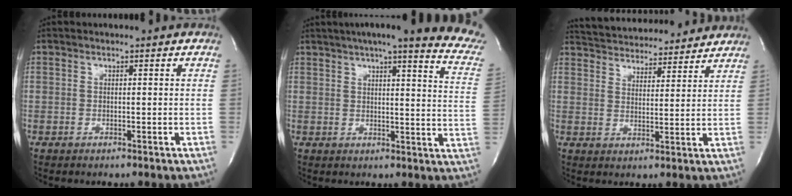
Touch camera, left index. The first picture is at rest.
{"total": 21.9, "force": [17.9, 2.1, 12.5], "torque": [-0.163, -0.030, 0.197]}
{"total": 16.7, "force": [15.8, 3.7, 4.2], "torque": [-0.073, 0.024, 0.222]}